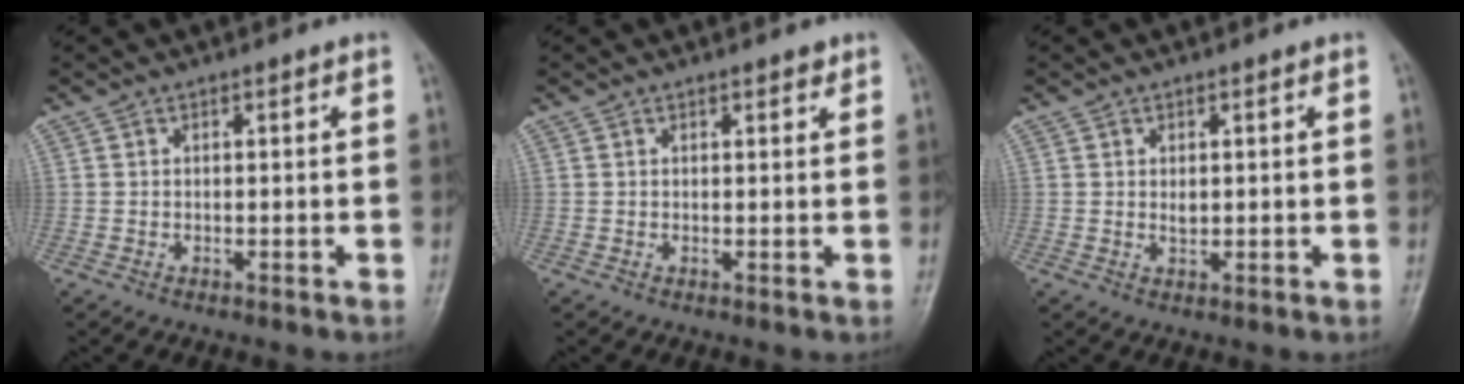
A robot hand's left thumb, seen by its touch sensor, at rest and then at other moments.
{"total": 1.2, "force": [0.8, 0.5, 0.7], "torque": [-0.003, -0.003, 0.009]}
{"total": 1.5, "force": [0.3, 0.9, 1.1], "torque": [-0.016, -0.004, 0.007]}